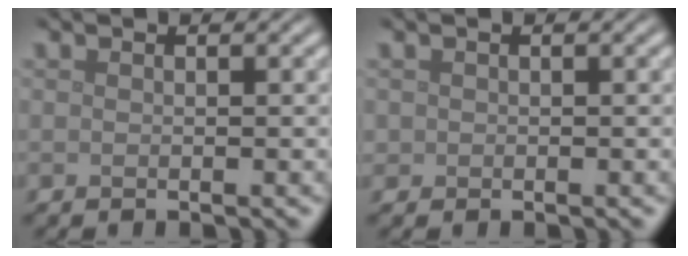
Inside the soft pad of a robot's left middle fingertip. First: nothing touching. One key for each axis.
{"total": 0.5, "fx": 0.1, "fy": 0.5, "fz": 0.0, "tx": 0.005, "ty": -0.001, "tz": -0.001}